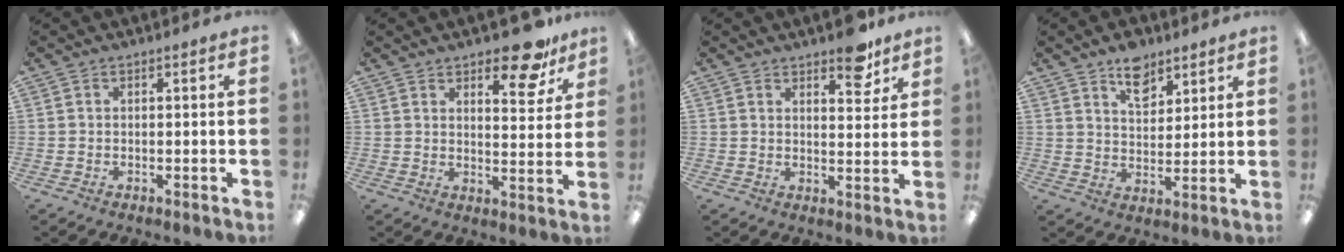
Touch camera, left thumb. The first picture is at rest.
{"total": 11.4, "force": [8.6, 4.2, 6.2], "torque": [-0.063, -0.058, 0.144]}
{"total": 7.1, "force": [5.5, 2.8, 3.4], "torque": [-0.024, -0.038, 0.090]}
{"total": 8.7, "force": [6.1, 5.0, 3.7], "torque": [-0.043, -0.030, 0.107]}